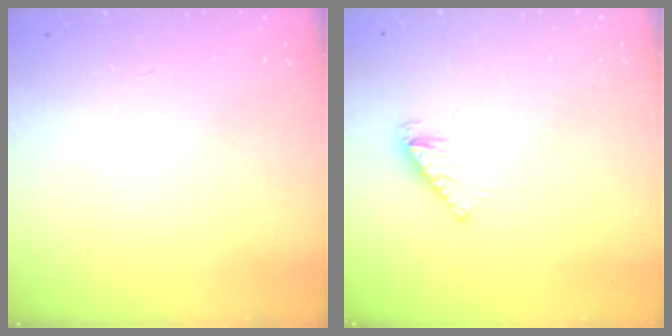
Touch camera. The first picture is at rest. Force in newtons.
{"total": 2.9, "press": 2.9, "slide": 0.2}